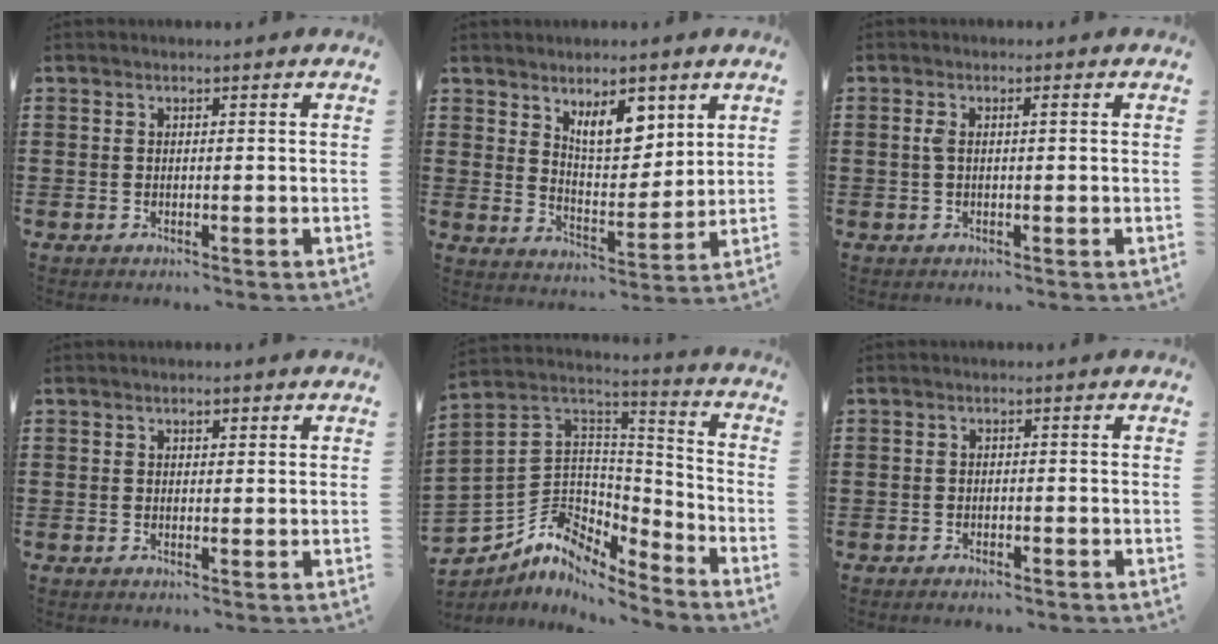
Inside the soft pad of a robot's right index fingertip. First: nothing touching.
{"total": 7.7, "force": [4.9, 3.5, 4.9], "torque": [-0.085, -0.010, 0.084]}
{"total": 1.5, "force": [0.1, 0.3, 1.5], "torque": [-0.036, -0.001, -0.003]}
{"total": 0.8, "force": [0.5, 0.5, 0.5], "torque": [-0.010, 0.004, 0.009]}
{"total": 6.6, "force": [-4.5, 4.6, 1.5], "torque": [-0.058, -0.012, -0.088]}
{"total": 1.0, "force": [-1.0, 0.1, 0.1], "torque": [-0.006, -0.002, -0.021]}